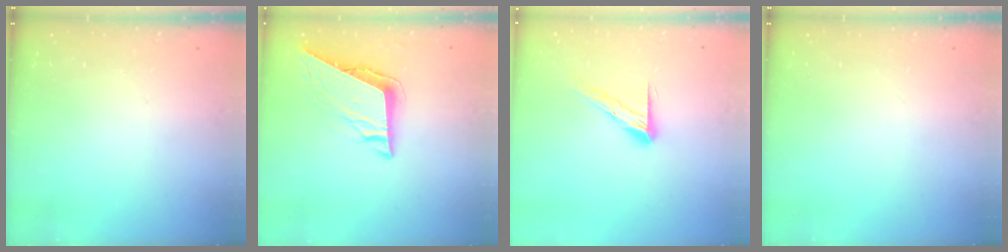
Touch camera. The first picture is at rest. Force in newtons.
{"total": 8.6, "press": 8.5, "slide": 1.3}
{"total": 10.6, "press": 10.6, "slide": 0.8}
{"total": 0.0}